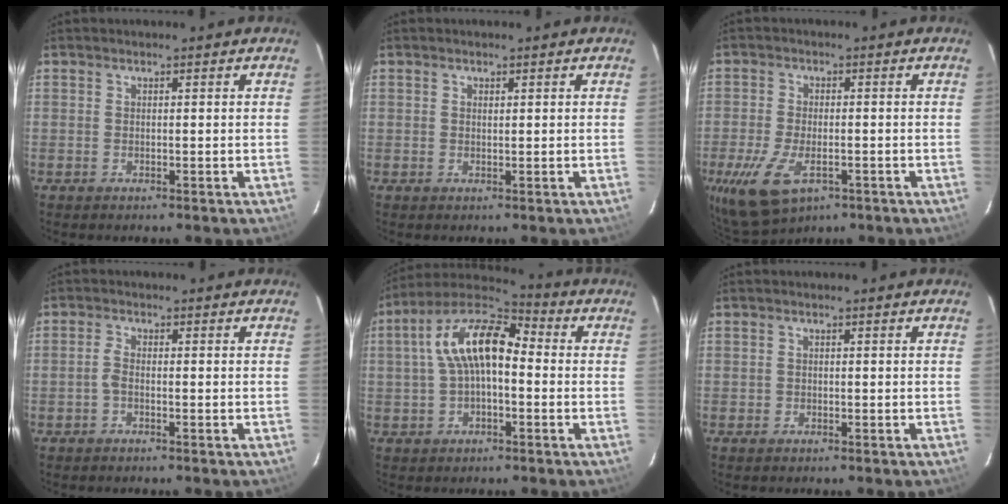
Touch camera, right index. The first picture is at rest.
{"total": 0.5, "force": [0.3, 0.4, 0.2], "torque": [-0.005, 0.002, 0.005]}
{"total": 10.3, "force": [-4.6, 5.3, 7.6], "torque": [-0.175, -0.028, -0.081]}
{"total": 1.5, "force": [-0.7, 0.5, 1.2], "torque": [-0.031, 0.004, -0.016]}
{"total": 12.6, "force": [0.4, 6.3, 10.9], "torque": [-0.207, 0.031, 0.001]}
{"total": 0.7, "force": [-0.4, 0.5, 0.1], "torque": [-0.001, 0.001, -0.007]}